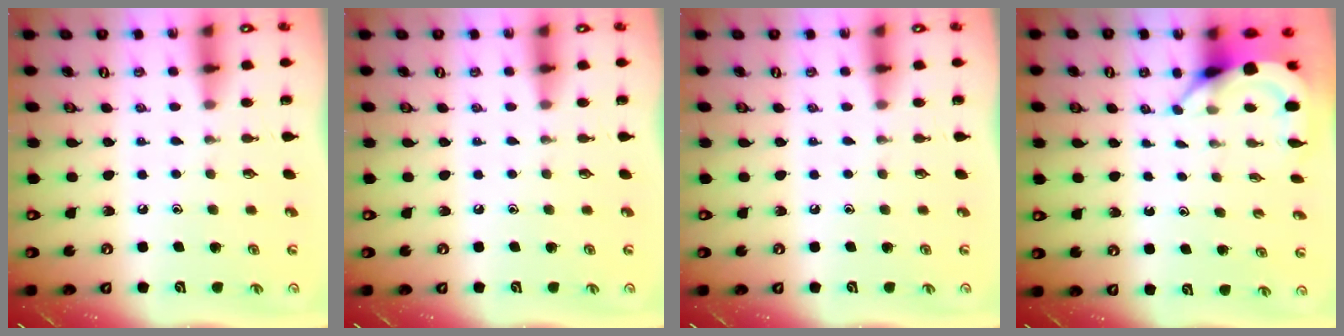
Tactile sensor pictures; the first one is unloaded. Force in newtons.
{"total": 0.0}
{"total": 0.0}
{"total": 3.8, "press": 3.8, "slide": 0.1}